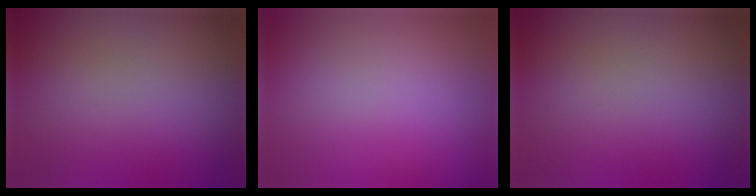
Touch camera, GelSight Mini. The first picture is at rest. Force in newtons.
{"total": 0.0}
{"total": 0.0}